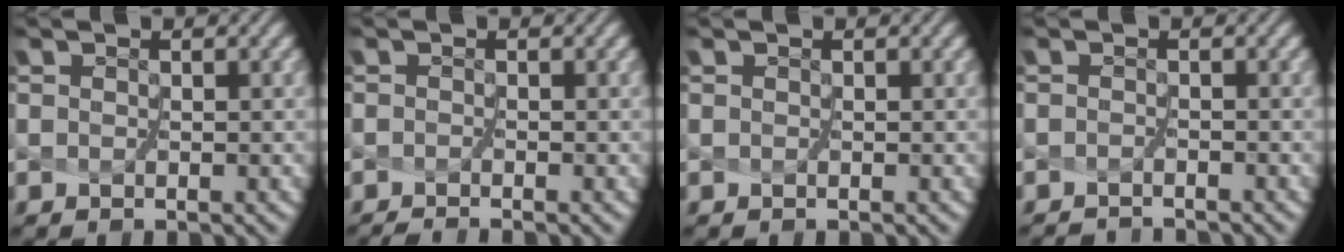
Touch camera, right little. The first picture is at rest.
{"total": 1.3, "force": [-1.2, -0.5, 0.2], "torque": [-0.012, -0.010, -0.026]}
{"total": 0.0}
{"total": 2.2, "force": [-2.2, -0.5, -0.3], "torque": [0.000, -0.015, -0.038]}